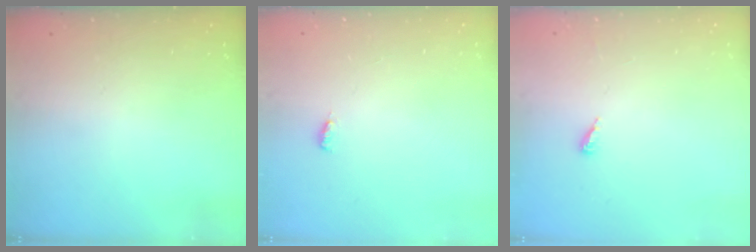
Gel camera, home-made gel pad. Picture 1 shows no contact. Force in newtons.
{"total": 3.7, "press": 3.3, "slide": 1.7}
{"total": 2.8, "press": 2.8, "slide": 0.2}